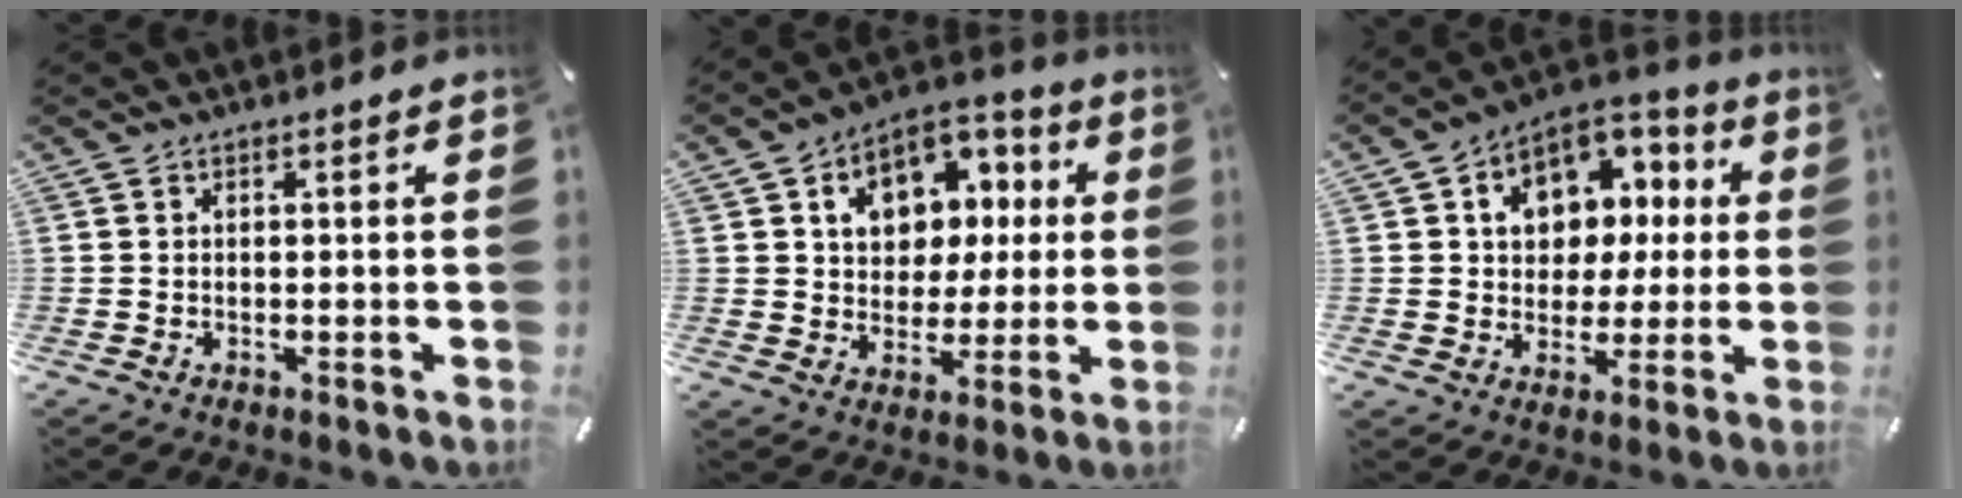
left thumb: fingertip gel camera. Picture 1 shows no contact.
{"total": 11.7, "force": [2.8, 10.0, 5.2], "torque": [-0.081, -0.010, 0.054]}
{"total": 10.7, "force": [2.2, 9.4, 4.7], "torque": [-0.075, -0.017, 0.046]}